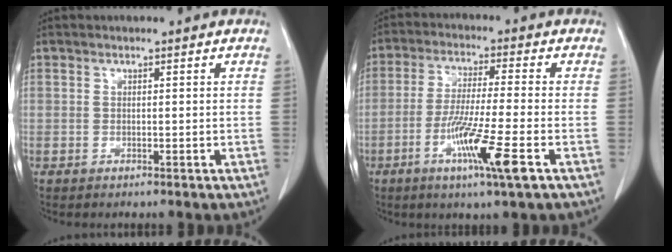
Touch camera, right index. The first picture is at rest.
{"total": 10.6, "force": [-4.5, -0.6, 9.5], "torque": [-0.178, -0.023, -0.084]}